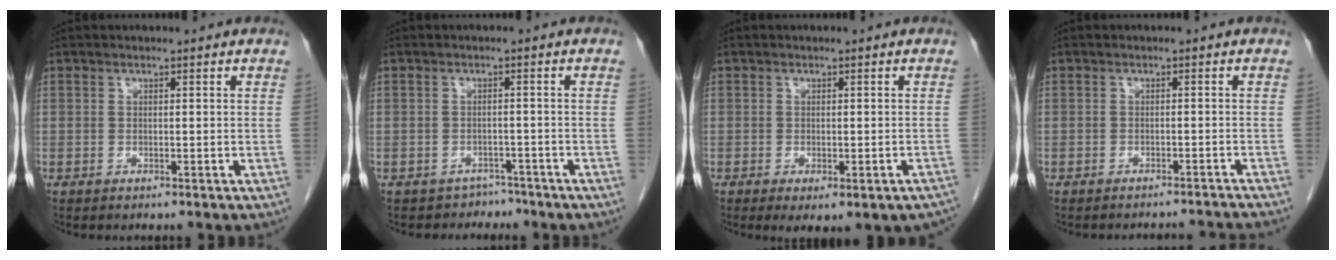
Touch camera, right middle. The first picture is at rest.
{"total": 3.0, "force": [-2.5, 1.3, -1.1], "torque": [0.019, 0.007, -0.037]}
{"total": 7.9, "force": [-5.6, 3.0, 4.7], "torque": [-0.049, -0.002, -0.066]}
{"total": 6.3, "force": [-6.2, -0.9, 0.7], "torque": [-0.003, -0.002, -0.068]}